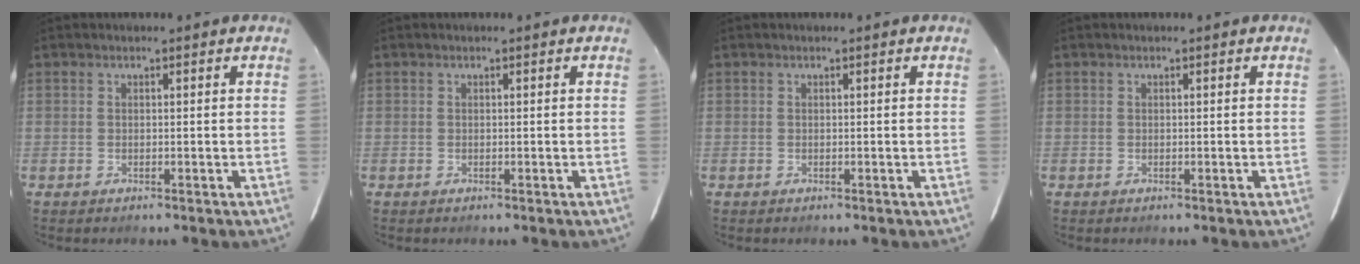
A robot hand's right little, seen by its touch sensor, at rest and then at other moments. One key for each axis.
{"total": 0.0}
{"total": 0.0}
{"total": 0.0}